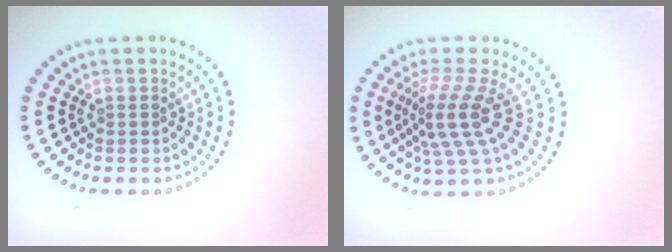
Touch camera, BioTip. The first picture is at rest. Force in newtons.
{"total": 4.0, "press": 2.8, "slide": 2.9}